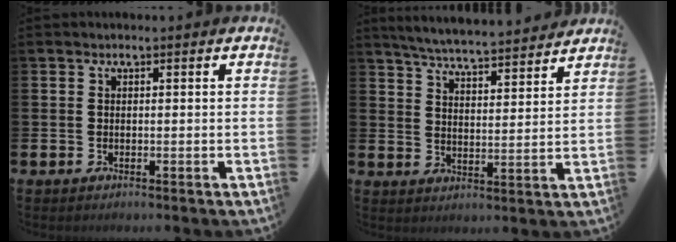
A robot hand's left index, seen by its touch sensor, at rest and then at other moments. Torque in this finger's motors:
{"motor_torque": [-0.08, -0.82, 0.76, 0.21]}